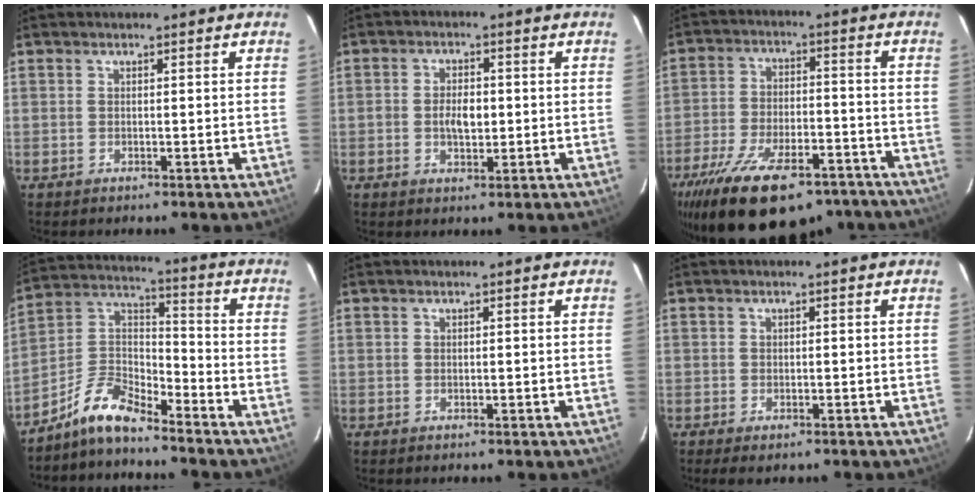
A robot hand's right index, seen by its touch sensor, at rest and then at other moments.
{"total": 4.5, "force": [-0.4, 2.6, 3.6], "torque": [-0.066, 0.004, -0.005]}
{"total": 23.8, "force": [-17.1, 9.8, 13.3], "torque": [-0.258, -0.023, -0.253]}
{"total": 9.3, "force": [-7.8, 2.4, 4.4], "torque": [-0.110, 0.035, -0.165]}
{"total": 0.0}
{"total": 2.4, "force": [-1.8, 1.0, 1.4], "torque": [-0.028, -0.010, -0.029]}